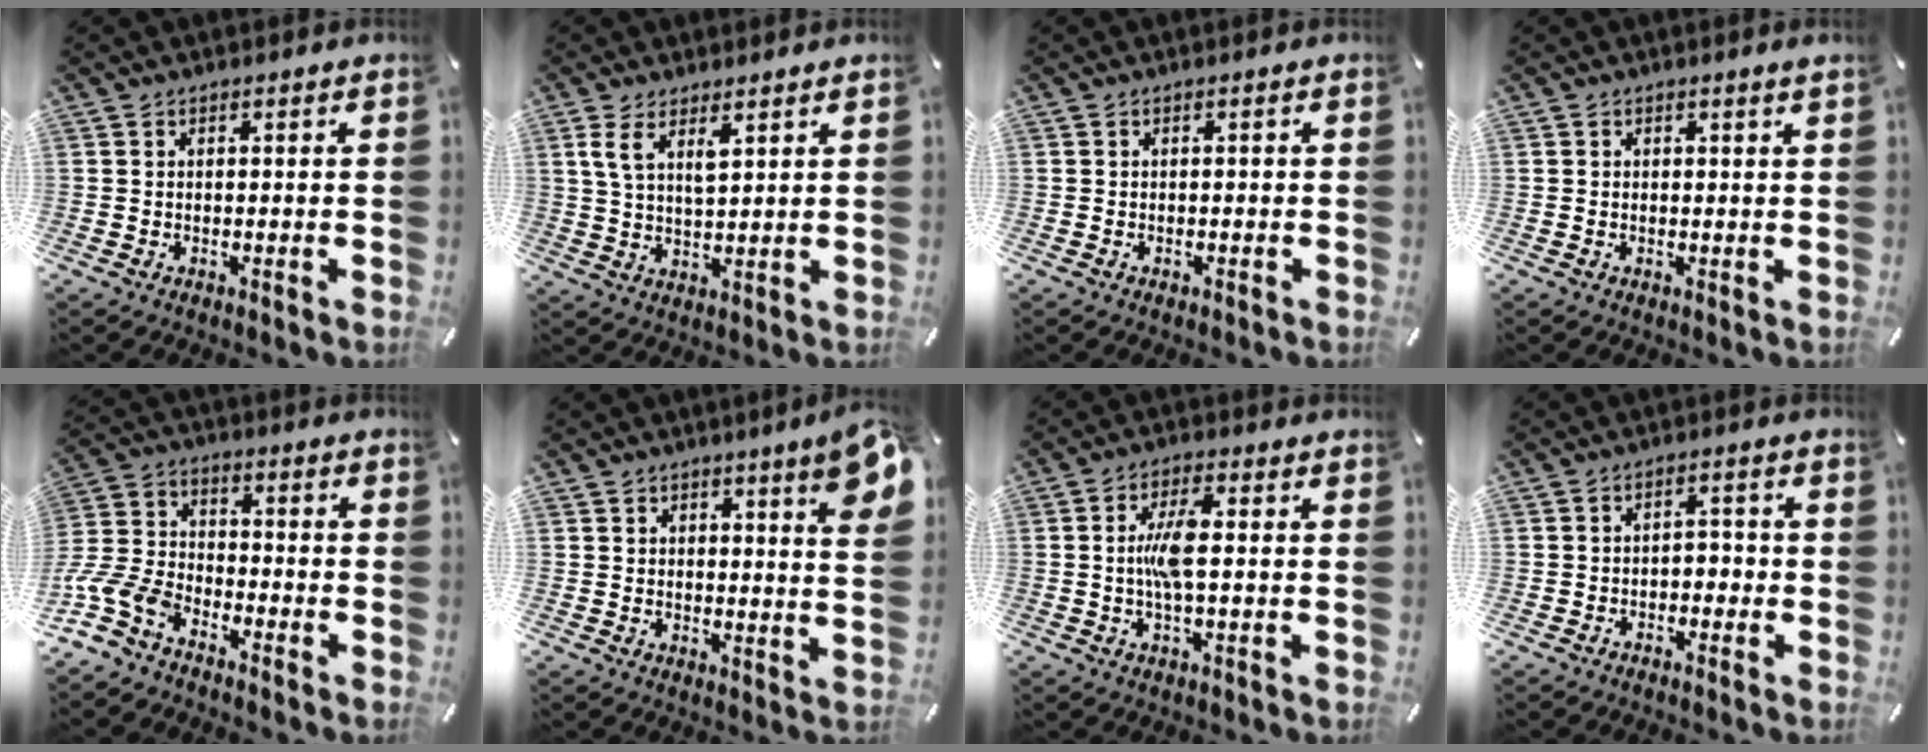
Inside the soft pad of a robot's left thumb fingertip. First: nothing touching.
{"total": 6.1, "force": [3.7, 2.3, 4.3], "torque": [-0.093, -0.012, 0.063]}
{"total": 0.6, "force": [-0.4, 0.4, 0.3], "torque": [-0.005, 0.002, -0.009]}
{"total": 0.6, "force": [0.3, 0.1, 0.5], "torque": [-0.008, 0.000, 0.005]}
{"total": 10.3, "force": [-7.3, 6.0, 4.1], "torque": [-0.103, 0.024, -0.145]}
{"total": 6.5, "force": [3.9, 1.6, 5.0], "torque": [-0.070, -0.015, 0.064]}
{"total": 7.4, "force": [0.1, 2.3, 7.1], "torque": [-0.153, -0.001, -0.007]}
{"total": 2.9, "force": [-2.0, 1.8, 1.2], "torque": [-0.021, 0.015, -0.040]}